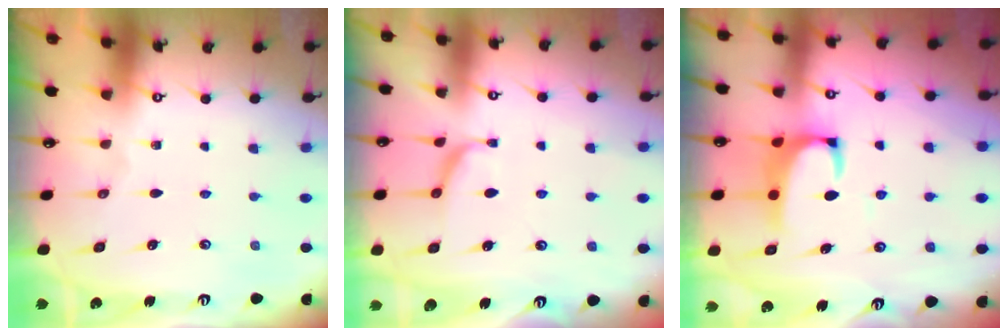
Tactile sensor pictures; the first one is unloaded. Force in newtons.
{"total": 2.4, "press": 2.2, "slide": 0.9}
{"total": 2.2, "press": 2.0, "slide": 1.0}